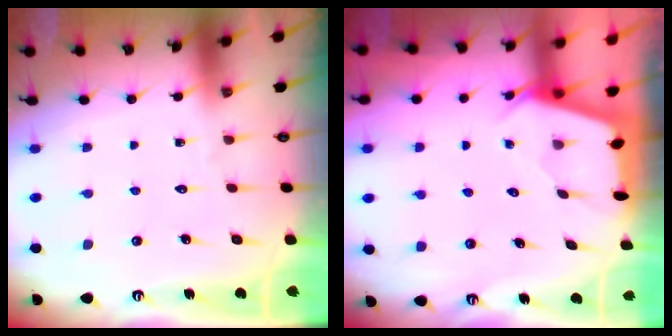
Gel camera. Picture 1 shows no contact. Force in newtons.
{"total": 2.4, "press": 2.4, "slide": 0.2}